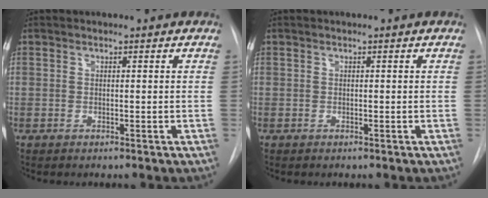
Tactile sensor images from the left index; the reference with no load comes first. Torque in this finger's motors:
{"motor_torque": [-0.06, 0.06, 0.00, 0.00]}